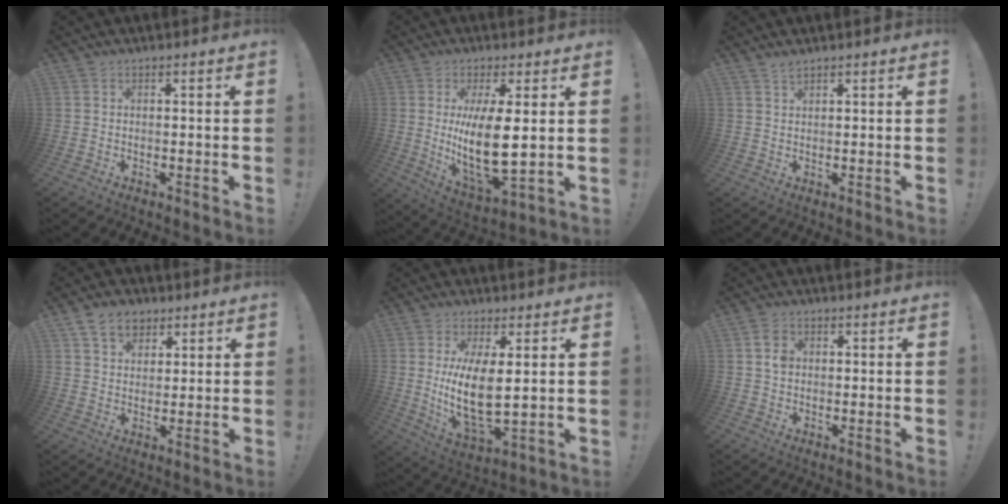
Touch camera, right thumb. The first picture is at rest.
{"total": 15.7, "force": [1.7, 5.6, 14.6], "torque": [-0.275, -0.033, 0.027]}
{"total": 1.6, "force": [1.4, 0.3, 0.7], "torque": [0.000, -0.010, 0.022]}
{"total": 8.6, "force": [4.8, 6.2, 3.6], "torque": [-0.054, -0.017, 0.094]}
{"total": 13.1, "force": [2.2, 5.1, 11.9], "torque": [-0.234, -0.033, 0.036]}
{"total": 3.5, "force": [0.5, 2.5, 2.4], "torque": [-0.032, 0.001, 0.007]}